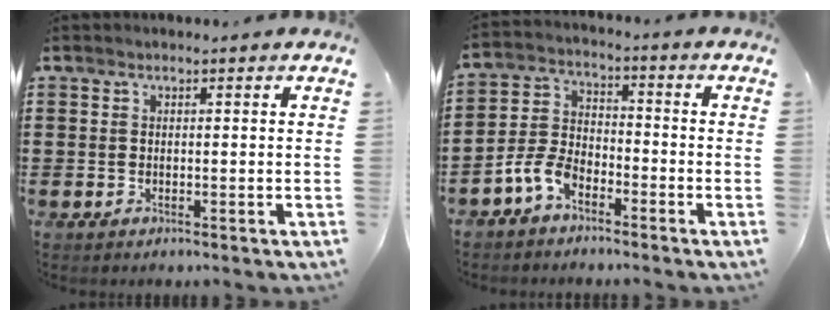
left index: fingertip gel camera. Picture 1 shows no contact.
{"total": 5.8, "force": [-4.1, 2.9, 2.9], "torque": [-0.085, 0.005, -0.086]}